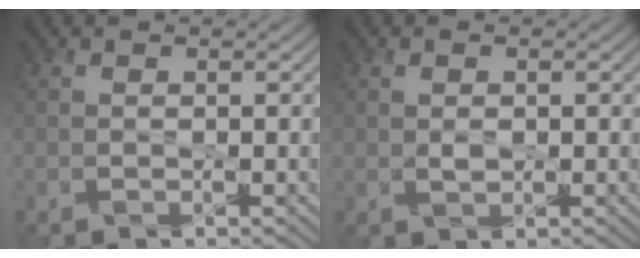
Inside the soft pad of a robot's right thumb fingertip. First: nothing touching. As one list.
[{"total": 0.9, "force": [0.1, 0.5, 0.8], "torque": [-0.023, 0.000, 0.002]}]